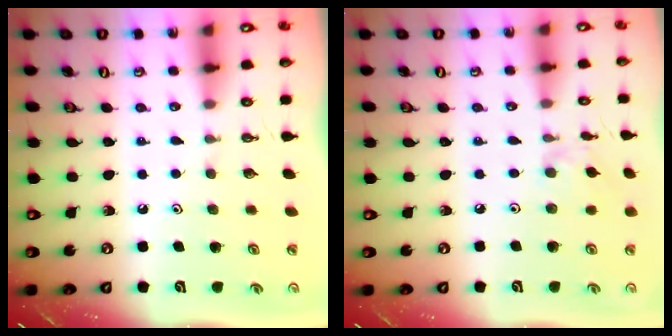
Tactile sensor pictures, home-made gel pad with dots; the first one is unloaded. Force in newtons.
{"total": 3.0, "press": 2.9, "slide": 0.5}